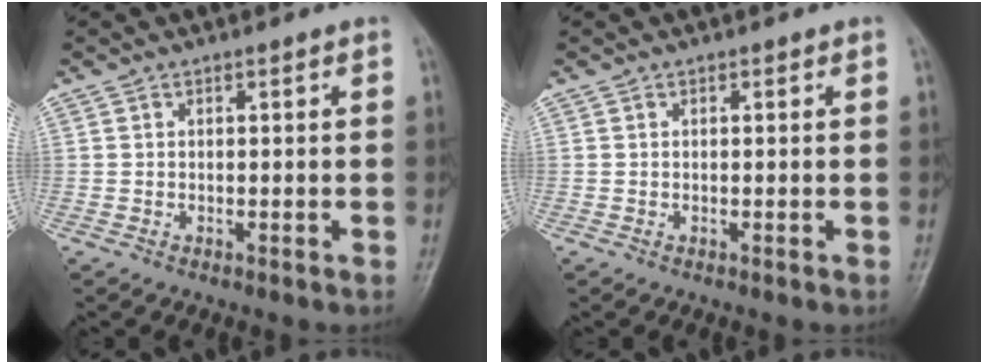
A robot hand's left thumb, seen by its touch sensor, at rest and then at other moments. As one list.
[{"total": 0.0}]